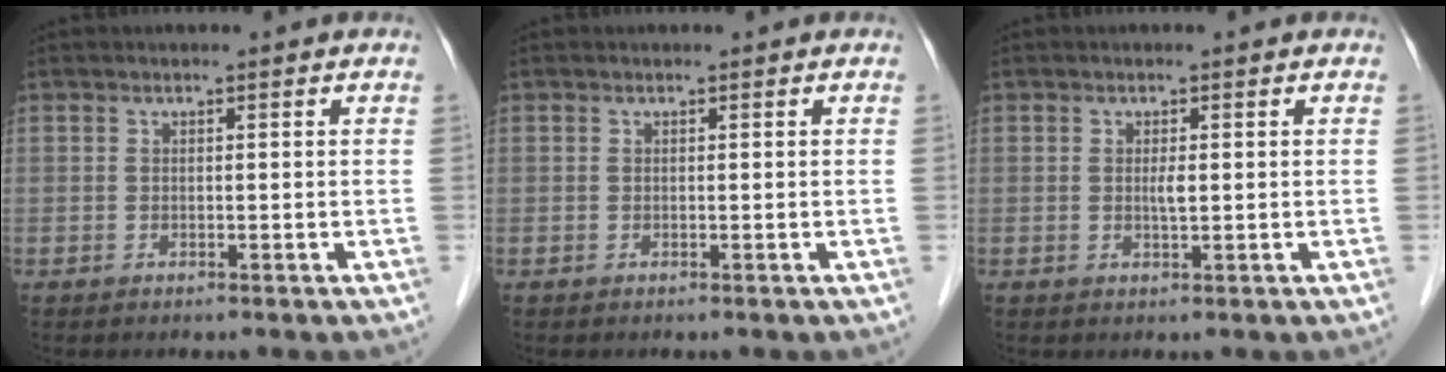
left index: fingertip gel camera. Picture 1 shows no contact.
{"total": 0.0}
{"total": 1.4, "force": [-0.1, 0.2, 1.4], "torque": [-0.027, -0.004, -0.001]}